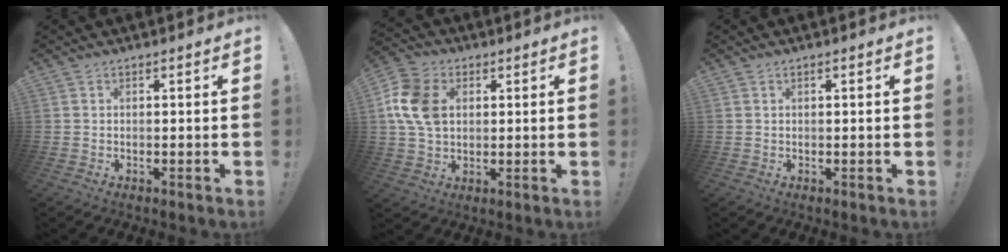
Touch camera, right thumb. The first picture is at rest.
{"total": 13.7, "force": [3.1, 10.1, 8.8], "torque": [-0.165, 0.002, 0.060]}
{"total": 0.5, "force": [0.2, 0.0, 0.5], "torque": [-0.009, 0.002, 0.003]}